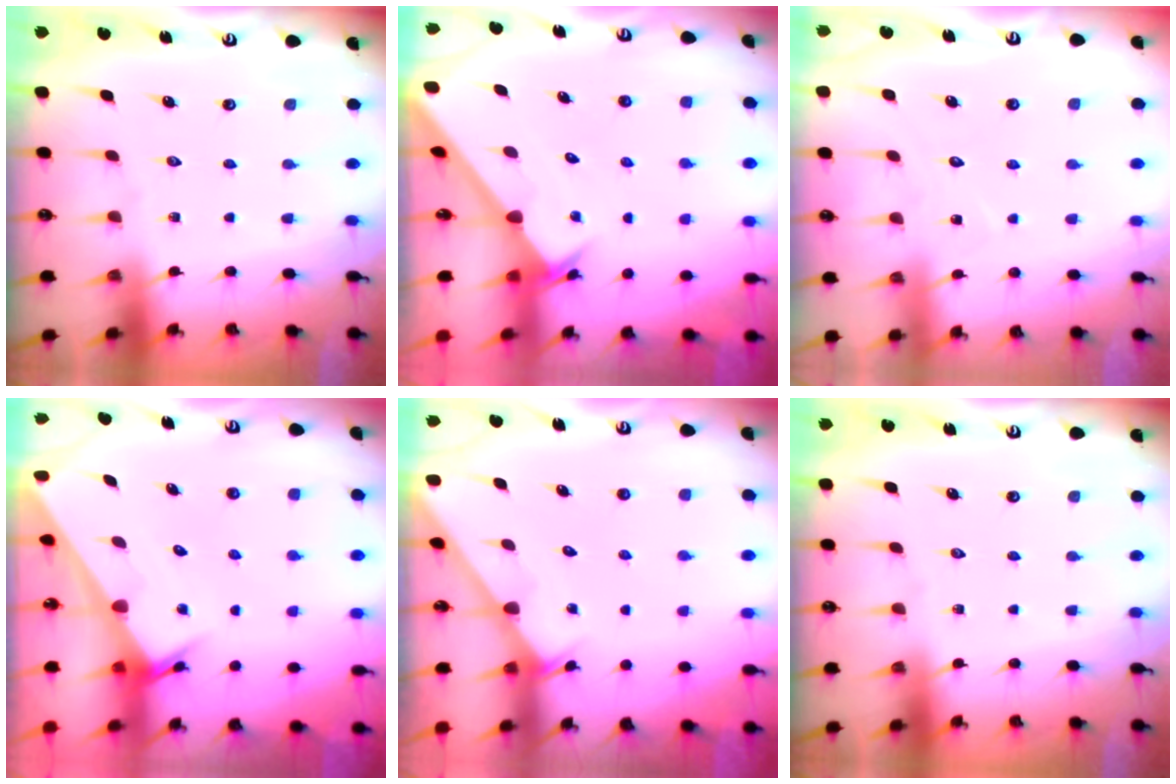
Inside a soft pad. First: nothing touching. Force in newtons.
{"total": 2.5, "press": 2.5, "slide": 0.2}
{"total": 5.8, "press": 5.8, "slide": 0.3}
{"total": 2.5, "press": 2.5, "slide": 0.1}
{"total": 2.4, "press": 2.4, "slide": 0.2}
{"total": 0.0}